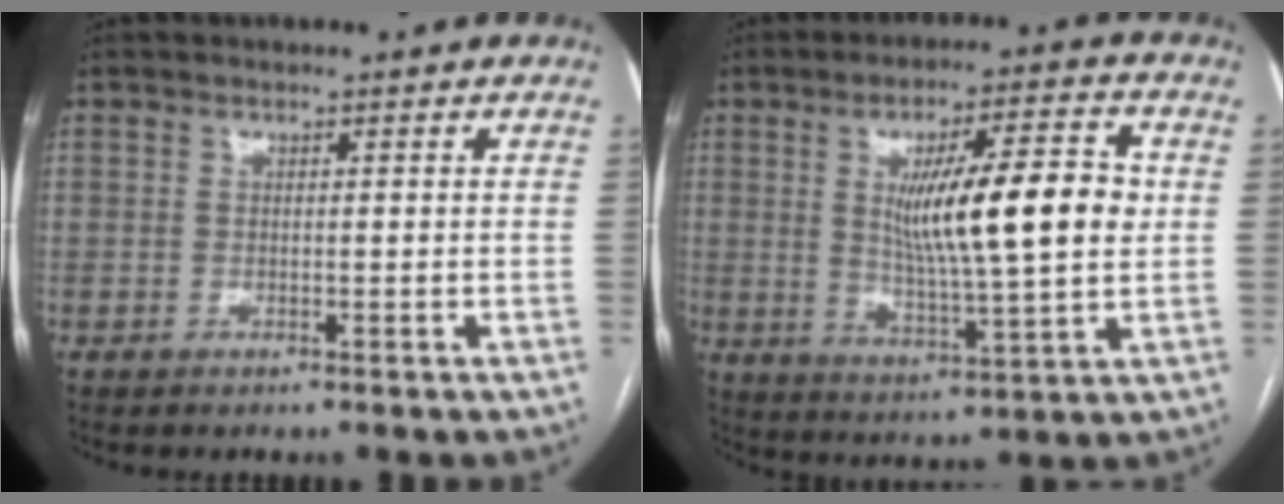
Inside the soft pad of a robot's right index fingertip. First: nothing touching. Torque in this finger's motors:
{"motor_torque": [1.22, 0.08, 0.93, 0.21]}